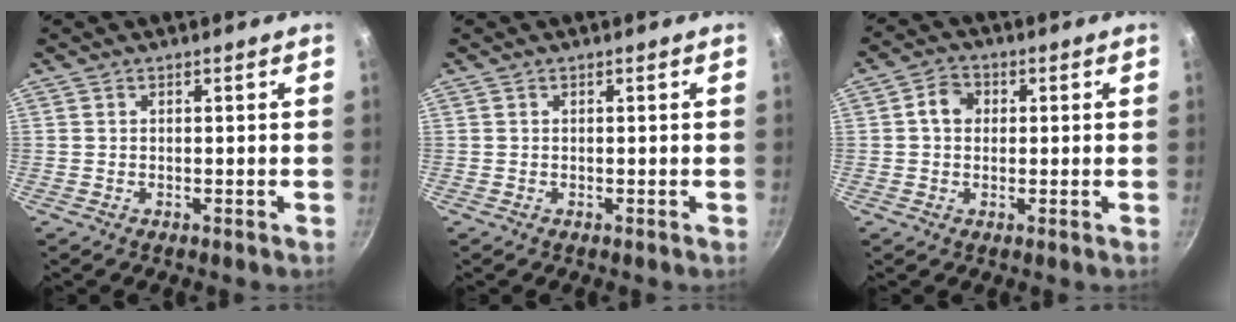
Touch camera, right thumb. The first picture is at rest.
{"total": 0.0}
{"total": 4.4, "force": [0.6, 3.6, 2.4], "torque": [-0.024, 0.011, 0.002]}